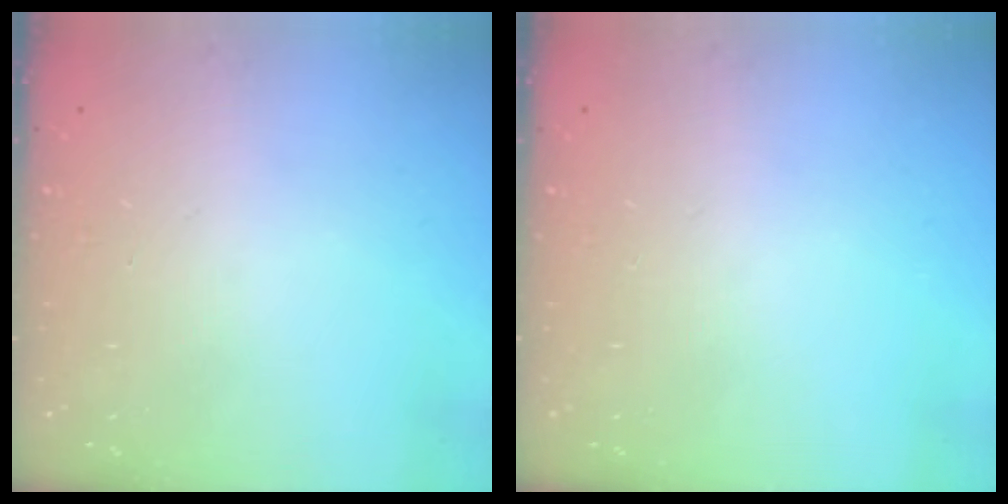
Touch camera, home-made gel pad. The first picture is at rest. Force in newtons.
{"total": 0.0}